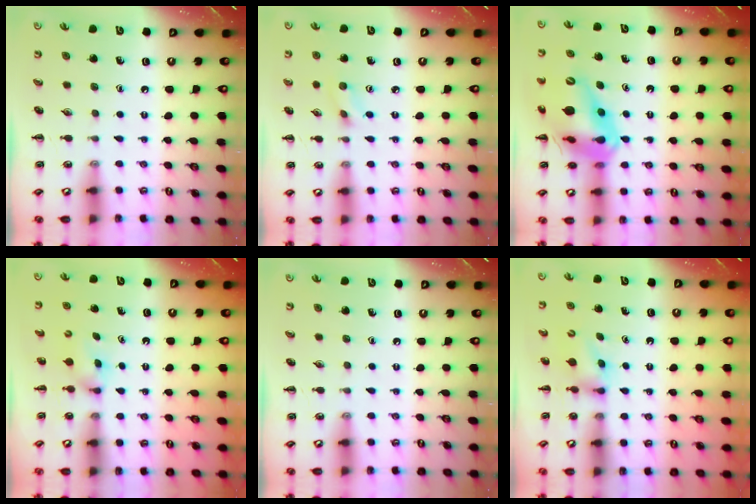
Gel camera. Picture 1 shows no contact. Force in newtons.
{"total": 2.7, "press": 2.5, "slide": 1.0}
{"total": 19.2, "press": 18.8, "slide": 3.9}
{"total": 2.4, "press": 2.3, "slide": 0.9}
{"total": 0.0}
{"total": 4.4, "press": 4.2, "slide": 1.2}